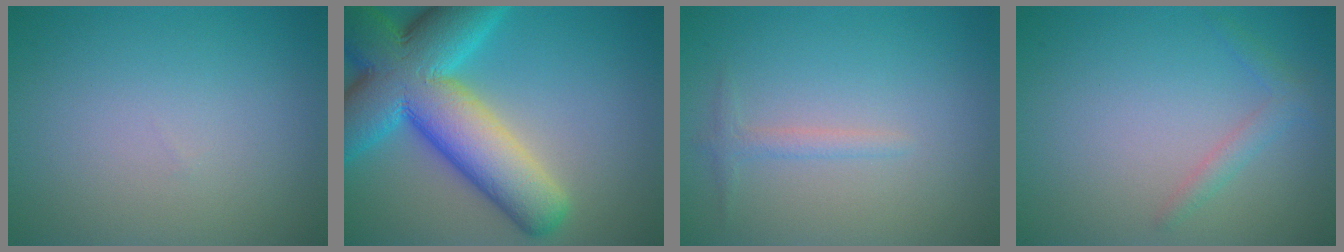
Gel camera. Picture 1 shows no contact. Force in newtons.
{"total": 13.8, "press": 13.8, "slide": 0.6}
{"total": 1.1, "press": 1.1, "slide": 0.1}
{"total": 1.5, "press": 1.5, "slide": 0.1}